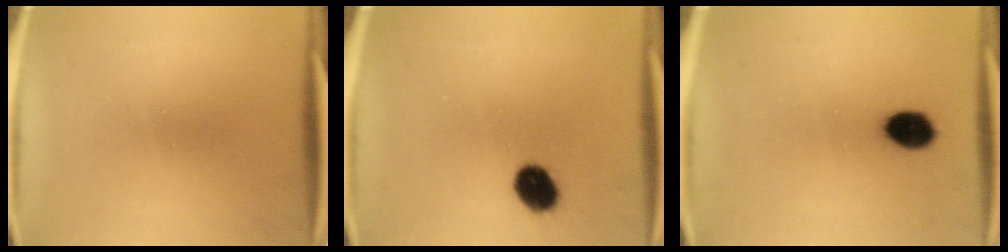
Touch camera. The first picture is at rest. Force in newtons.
{"total": 7.2}
{"total": 6.5}